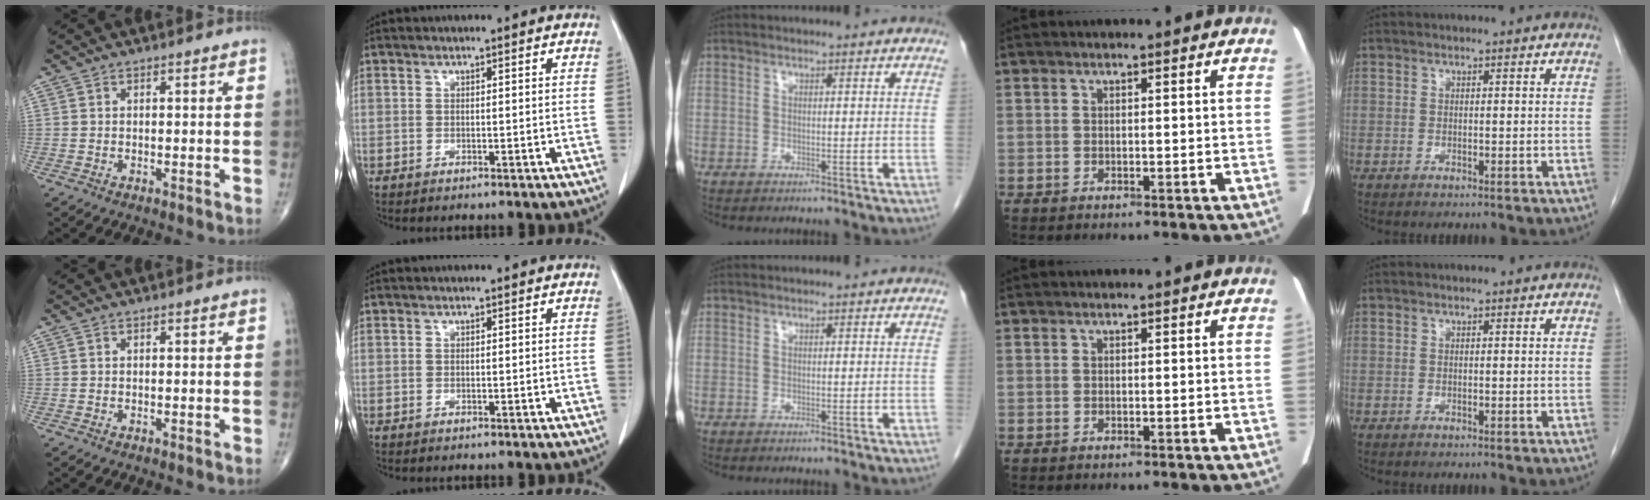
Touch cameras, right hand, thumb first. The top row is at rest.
{}